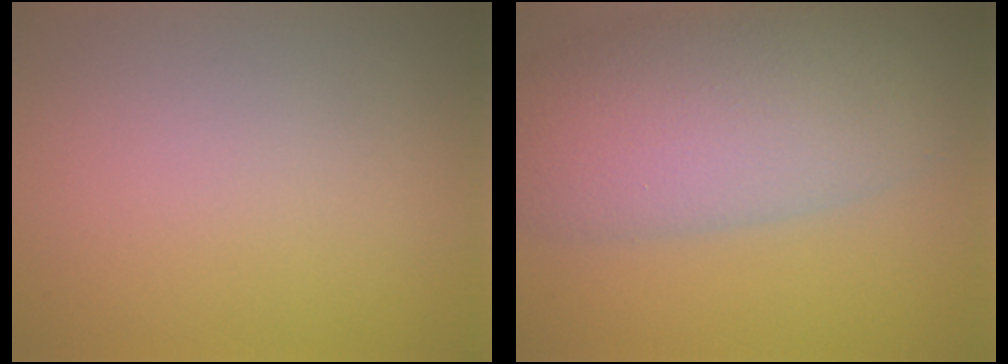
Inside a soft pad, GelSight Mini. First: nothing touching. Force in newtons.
{"total": 10.7, "press": 10.7, "slide": 0.7}